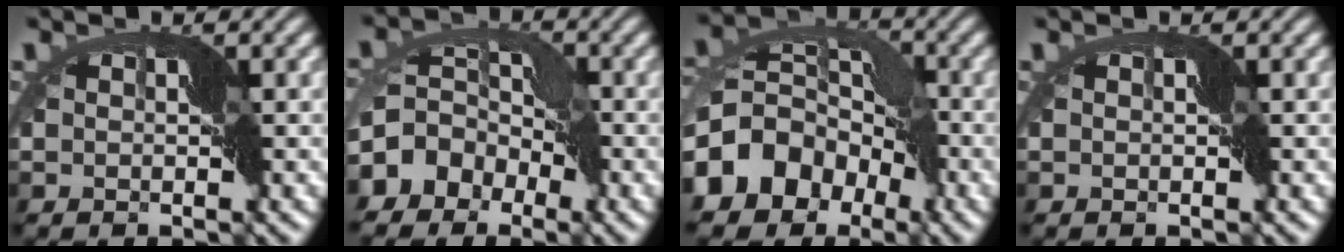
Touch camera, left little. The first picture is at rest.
{"total": 7.7, "force": [-3.3, 6.1, 3.4], "torque": [-0.060, 0.003, -0.089]}
{"total": 10.8, "force": [-5.1, 7.7, 5.5], "torque": [-0.112, 0.012, -0.115]}
{"total": 0.0}